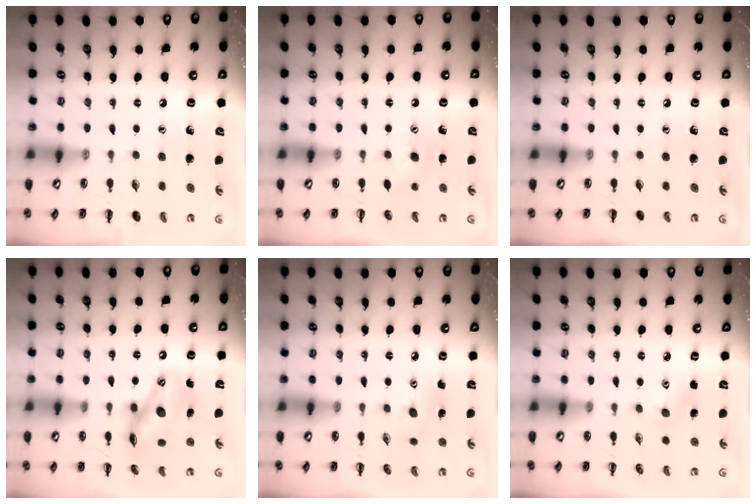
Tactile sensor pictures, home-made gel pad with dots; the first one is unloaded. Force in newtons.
{"total": 4.3, "press": 4.2, "slide": 1.0}
{"total": 0.0}
{"total": 14.5, "press": 14.2, "slide": 2.4}
{"total": 5.6, "press": 5.5, "slide": 1.0}
{"total": 4.9, "press": 4.7, "slide": 1.4}